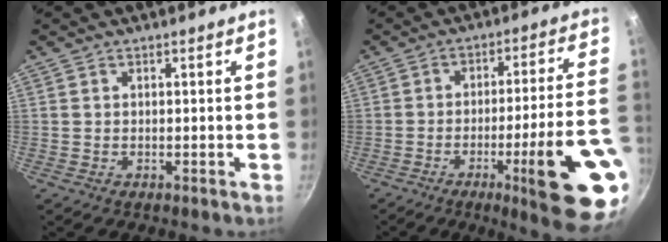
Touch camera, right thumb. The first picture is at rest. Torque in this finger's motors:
{"motor_torque": [2.42, 2.59, 1.48, -1.29, 0.44]}